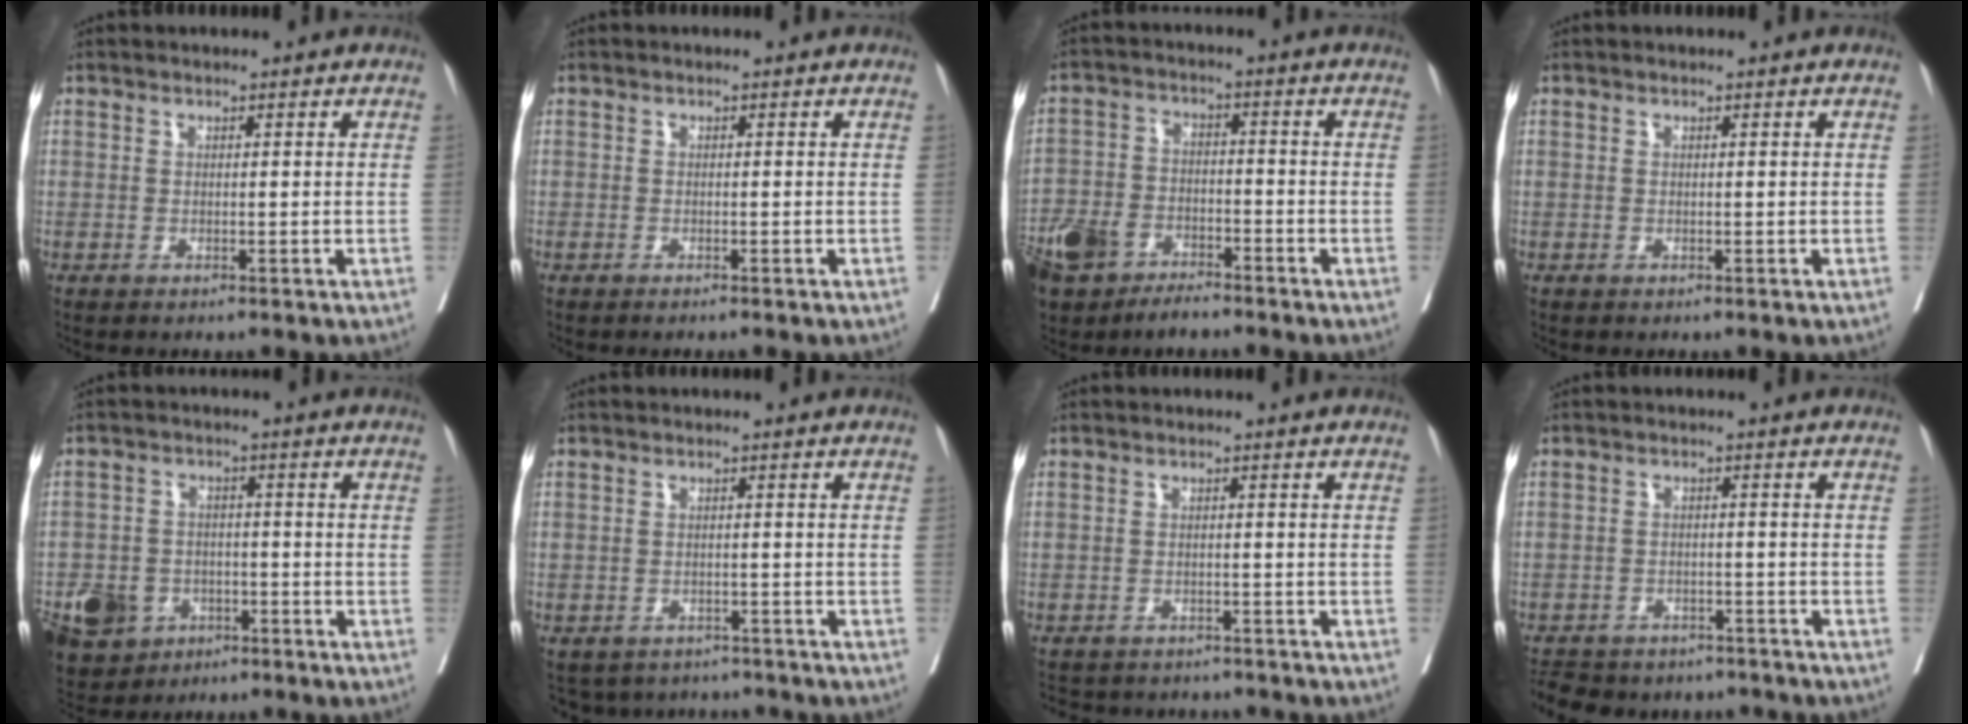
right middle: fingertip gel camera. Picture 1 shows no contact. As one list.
[{"total": 1.2, "force": [-1.0, 0.1, 0.6], "torque": [-0.011, -0.002, -0.013]}, {"total": 10.7, "force": [-7.2, 6.2, 4.8], "torque": [-0.107, -0.003, -0.131]}, {"total": 0.0}, {"total": 11.3, "force": [-5.8, 8.6, 4.5], "torque": [-0.108, 0.002, -0.089]}, {"total": 6.1, "force": [-5.5, 2.6, 0.1], "torque": [0.009, 0.010, -0.067]}, {"total": 8.4, "force": [-7.8, 2.6, 1.5], "torque": [-0.026, 0.005, -0.097]}, {"total": 12.8, "force": [-10.8, 5.7, 3.6], "torque": [-0.079, 0.006, -0.134]}]